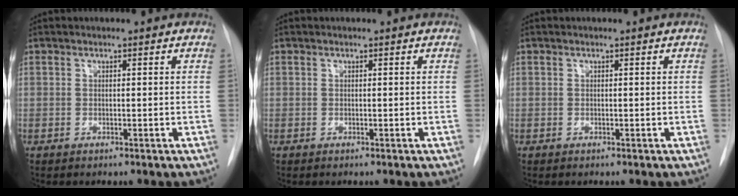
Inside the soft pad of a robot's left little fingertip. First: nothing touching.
{"total": 0.0}
{"total": 0.0}